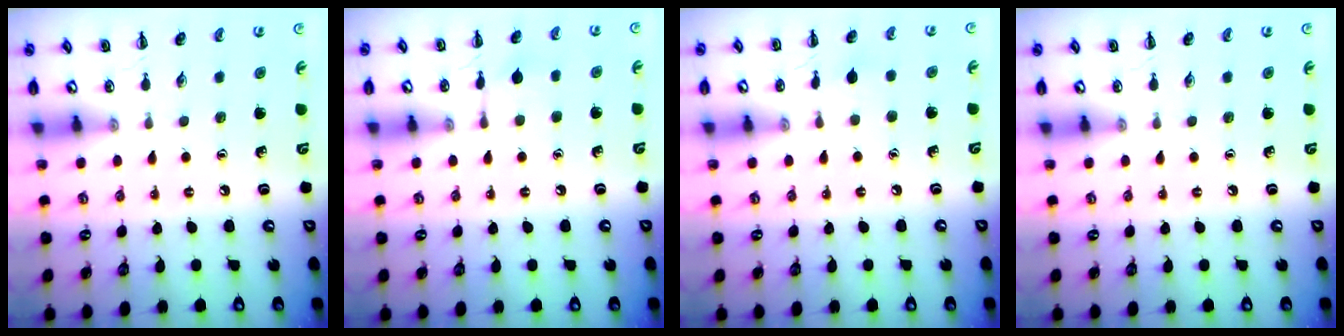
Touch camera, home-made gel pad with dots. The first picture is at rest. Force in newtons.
{"total": 5.3, "press": 5.3, "slide": 0.3}
{"total": 4.8, "press": 4.5, "slide": 1.8}
{"total": 0.0}